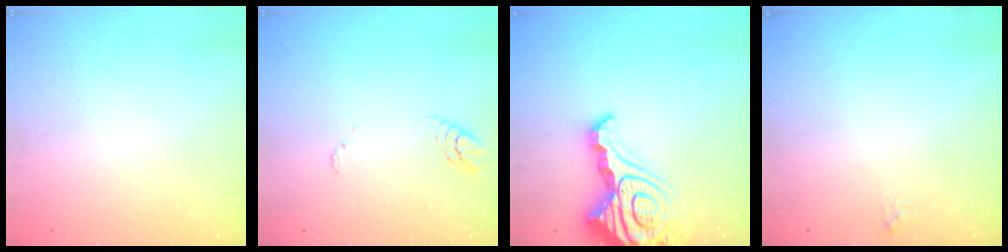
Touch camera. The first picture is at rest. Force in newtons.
{"total": 3.9, "press": 3.9, "slide": 0.4}
{"total": 20.4, "press": 20.3, "slide": 2.1}
{"total": 3.4, "press": 3.4, "slide": 0.5}